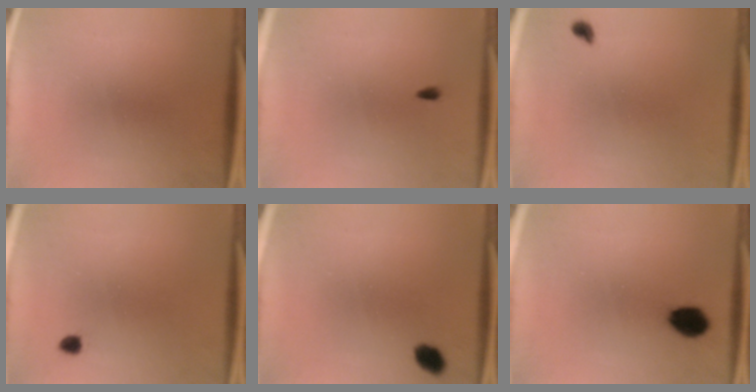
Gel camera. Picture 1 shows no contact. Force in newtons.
{"total": 0.6}
{"total": 1.4}
{"total": 1.3}
{"total": 3.1}
{"total": 6.8}